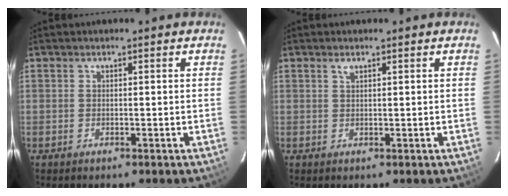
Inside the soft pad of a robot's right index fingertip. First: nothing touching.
{"total": 0.8, "force": [0.6, 0.3, 0.5], "torque": [-0.010, 0.003, 0.011]}